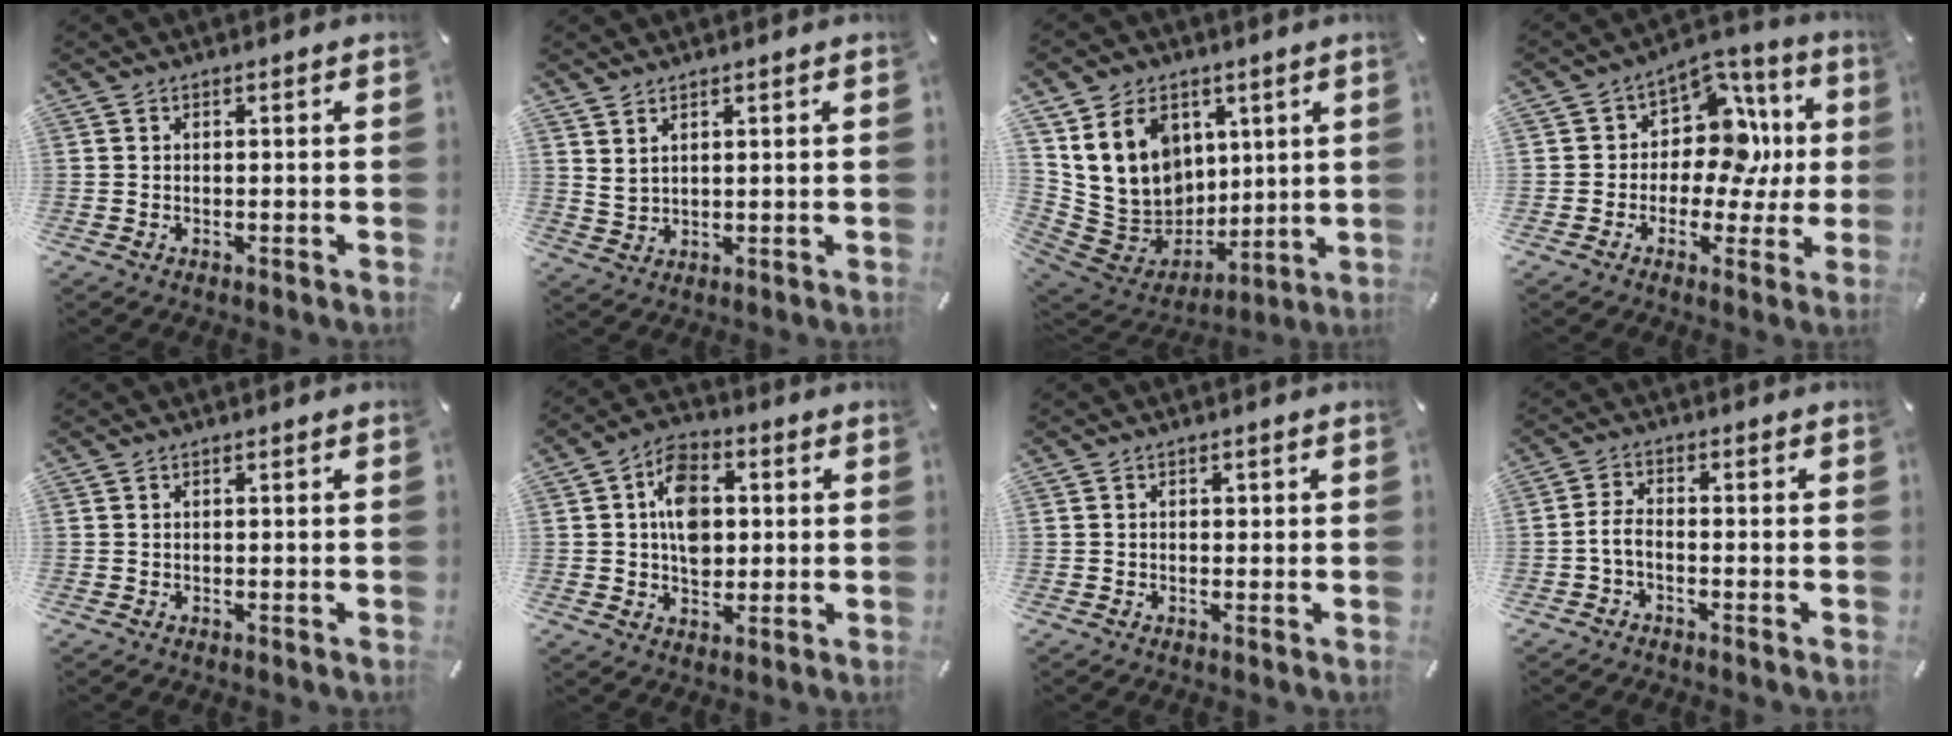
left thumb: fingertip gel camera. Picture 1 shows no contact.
{"total": 2.7, "force": [2.3, 1.3, 0.8], "torque": [-0.021, -0.005, 0.044]}
{"total": 17.5, "force": [6.2, 14.6, 7.3], "torque": [-0.132, -0.034, 0.131]}
{"total": 12.6, "force": [1.3, 10.0, 7.6], "torque": [-0.114, -0.019, 0.030]}
{"total": 0.0}
{"total": 10.9, "force": [1.2, 8.1, 7.1], "torque": [-0.107, 0.007, 0.021]}
{"total": 1.1, "force": [0.1, 0.9, 0.5], "torque": [-0.011, 0.006, -0.002]}
{"total": 3.7, "force": [-1.6, 1.7, 2.9], "torque": [-0.071, 0.003, -0.034]}